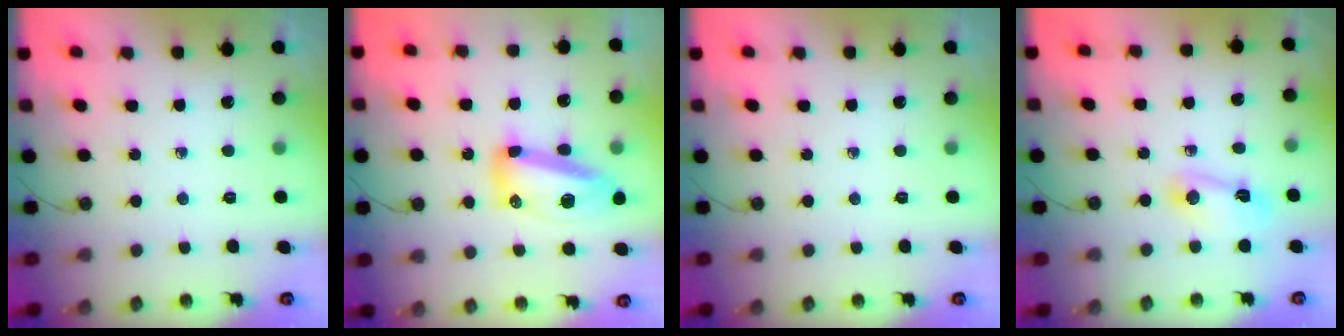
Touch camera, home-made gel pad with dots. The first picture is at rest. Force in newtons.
{"total": 14.3, "press": 14.1, "slide": 2.2}
{"total": 0.0}
{"total": 4.4, "press": 4.3, "slide": 0.8}